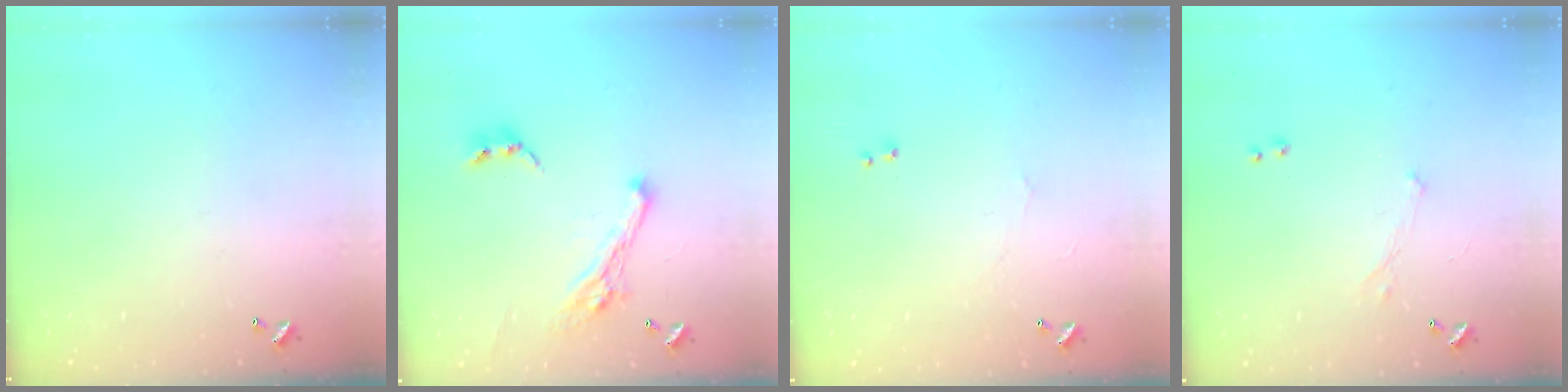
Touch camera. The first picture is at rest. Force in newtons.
{"total": 7.4, "press": 7.2, "slide": 1.3}
{"total": 1.0, "press": 0.5, "slide": 0.8}
{"total": 0.7, "press": 0.3, "slide": 0.6}